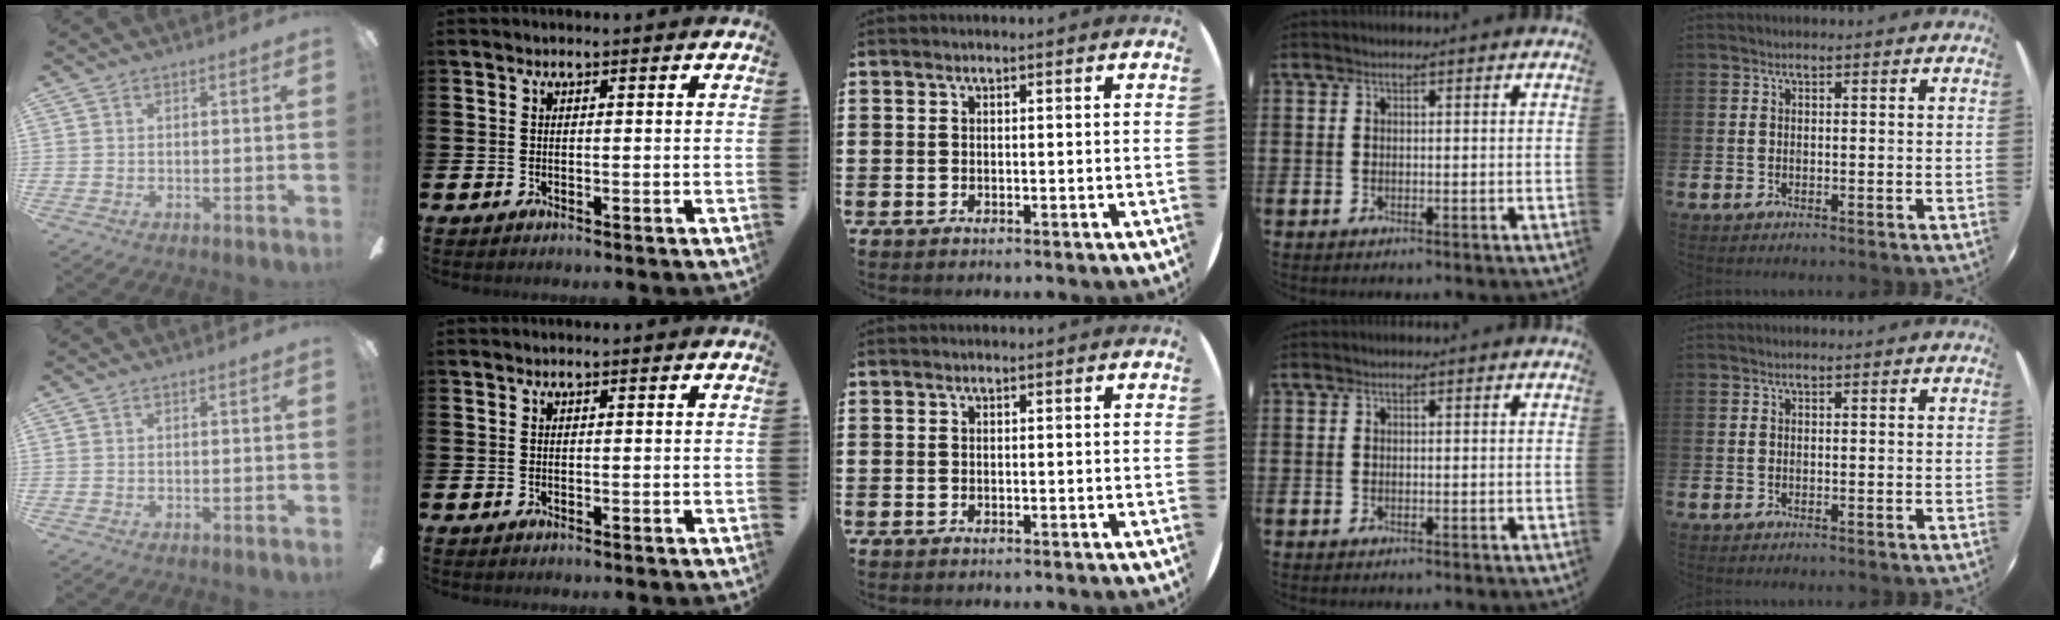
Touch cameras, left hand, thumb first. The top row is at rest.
{}